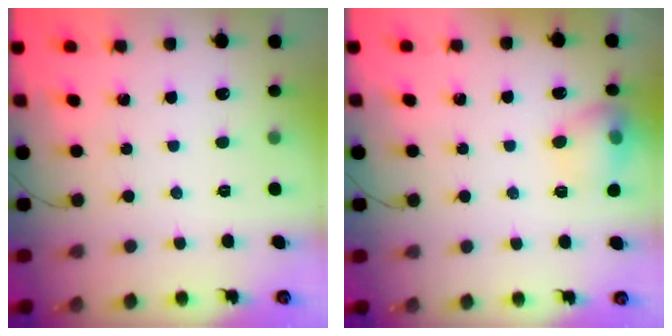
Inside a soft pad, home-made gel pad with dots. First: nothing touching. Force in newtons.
{"total": 11.6, "press": 11.5, "slide": 1.6}